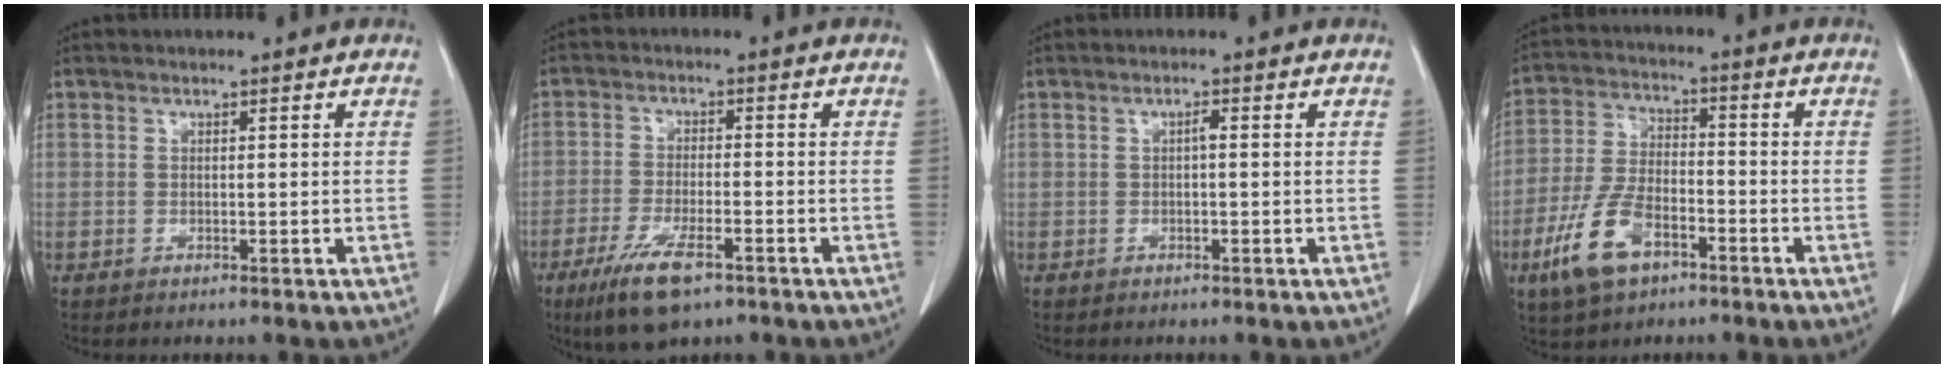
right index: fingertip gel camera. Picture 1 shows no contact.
{"total": 8.4, "force": [-5.2, 2.1, 6.2], "torque": [-0.121, -0.017, -0.088]}
{"total": 0.9, "force": [0.0, 0.2, 0.9], "torque": [-0.014, 0.002, 0.000]}
{"total": 10.2, "force": [-5.4, 4.8, 7.2], "torque": [-0.167, -0.001, -0.103]}